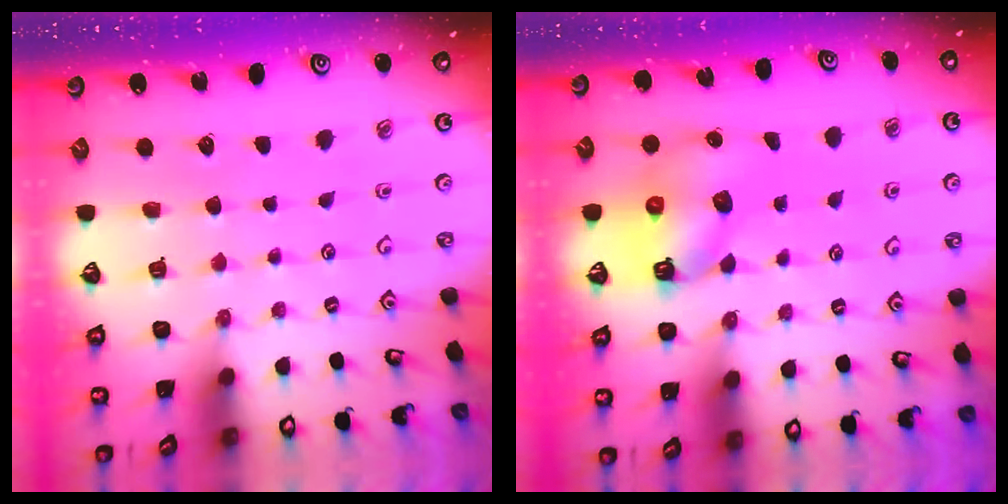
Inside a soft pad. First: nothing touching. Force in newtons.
{"total": 7.1, "press": 7.0, "slide": 1.0}